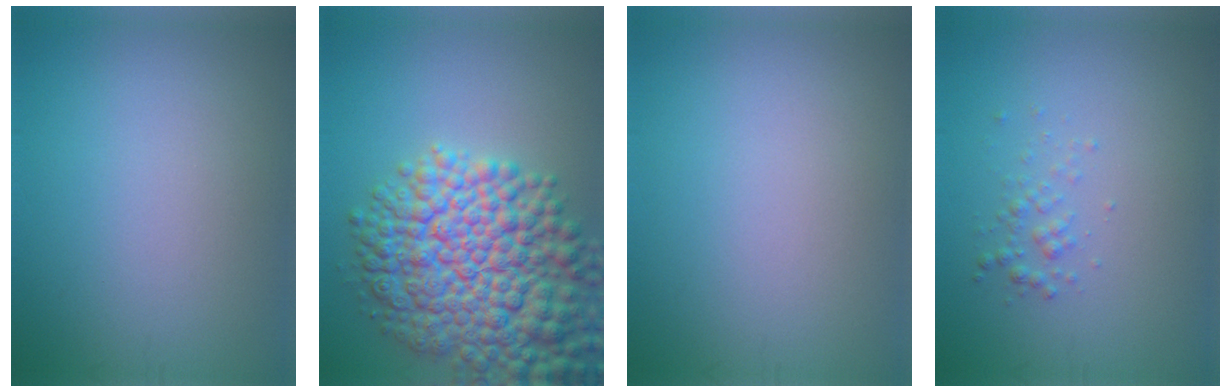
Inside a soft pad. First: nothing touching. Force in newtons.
{"total": 11.5, "press": 11.5, "slide": 0.4}
{"total": 0.0}
{"total": 1.2, "press": 1.2, "slide": 0.1}